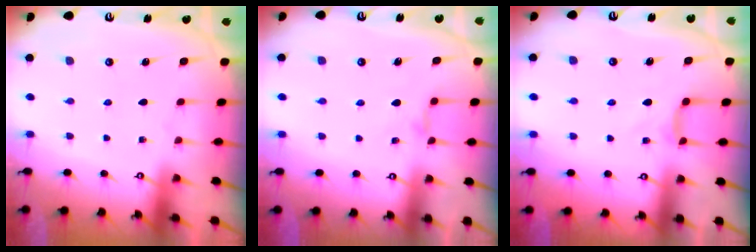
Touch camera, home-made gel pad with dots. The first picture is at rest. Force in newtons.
{"total": 4.2, "press": 4.2, "slide": 0.5}
{"total": 4.4, "press": 4.3, "slide": 0.6}